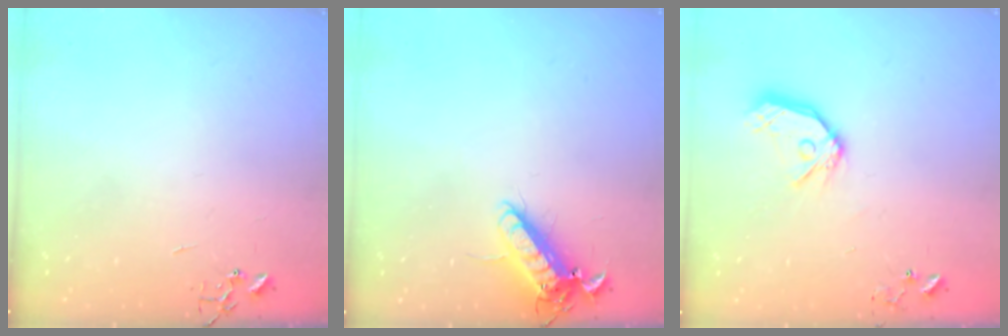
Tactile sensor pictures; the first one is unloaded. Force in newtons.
{"total": 13.3, "press": 13.0, "slide": 2.5}
{"total": 13.0, "press": 12.9, "slide": 1.6}